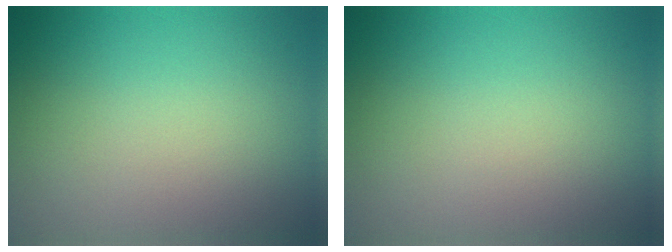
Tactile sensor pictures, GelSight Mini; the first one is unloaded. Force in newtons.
{"total": 0.0}